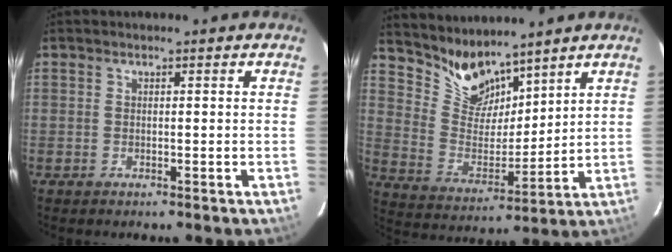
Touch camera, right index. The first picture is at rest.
{"total": 10.0, "force": [8.8, 4.0, 2.7], "torque": [-0.060, -0.005, 0.180]}